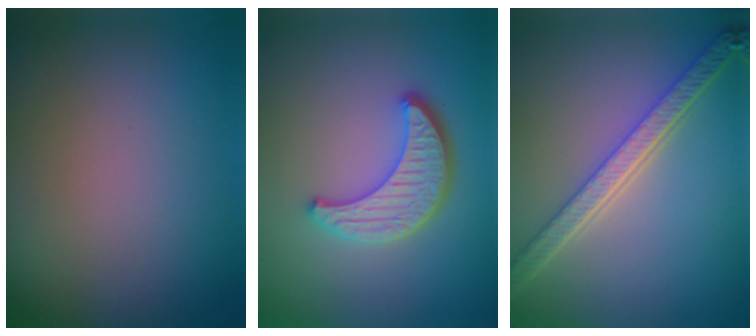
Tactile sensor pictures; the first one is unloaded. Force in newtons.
{"total": 4.6, "press": 3.8, "slide": 2.6}
{"total": 5.3, "press": 4.1, "slide": 3.3}